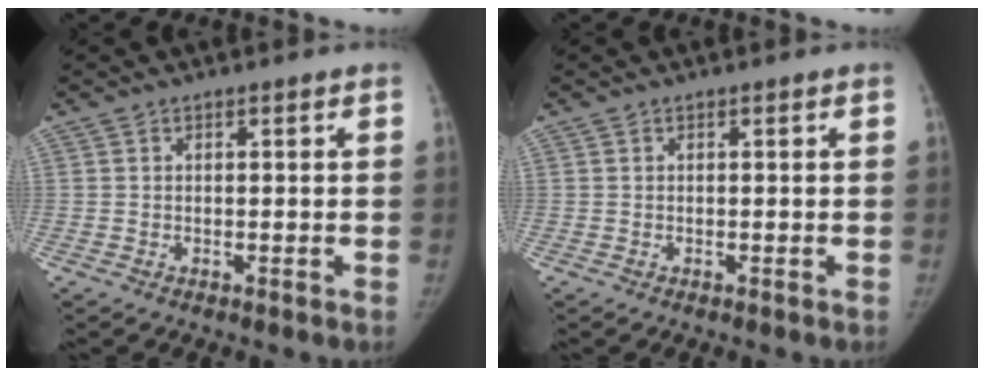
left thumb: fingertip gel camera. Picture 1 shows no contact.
{"total": 0.0}